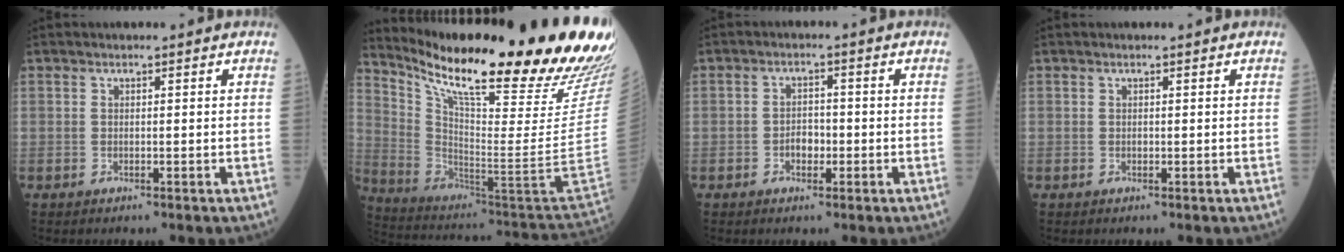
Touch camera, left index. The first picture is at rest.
{"total": 31.7, "force": [24.4, 0.4, 20.2], "torque": [-0.308, -0.086, 0.353]}
{"total": 2.7, "force": [-0.9, 1.7, 1.8], "torque": [-0.028, 0.006, -0.017]}
{"total": 0.0}